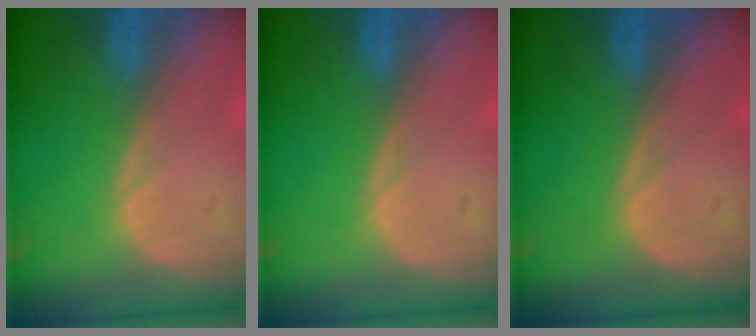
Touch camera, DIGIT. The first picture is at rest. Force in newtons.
{"total": 0.0}
{"total": 0.0}